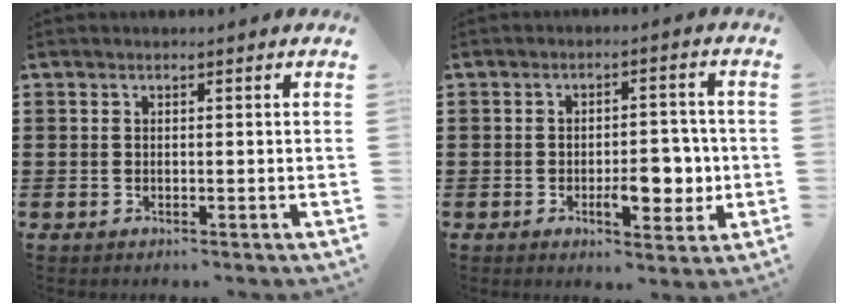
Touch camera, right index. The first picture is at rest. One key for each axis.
{"total": 7.5, "fx": -1.7, "fy": 3.2, "fz": 6.6, "tx": -0.081, "ty": -0.001, "tz": -0.029}